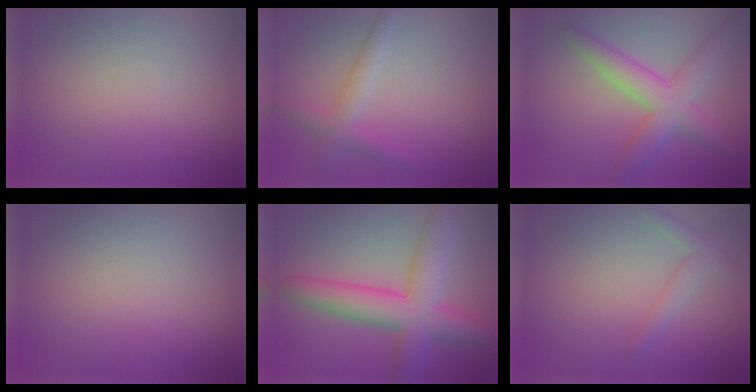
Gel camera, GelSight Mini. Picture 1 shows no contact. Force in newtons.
{"total": 2.4, "press": 2.4, "slide": 0.1}
{"total": 5.0, "press": 5.0, "slide": 0.2}
{"total": 0.0}
{"total": 7.6, "press": 7.6, "slide": 0.3}
{"total": 1.8, "press": 1.7, "slide": 0.1}